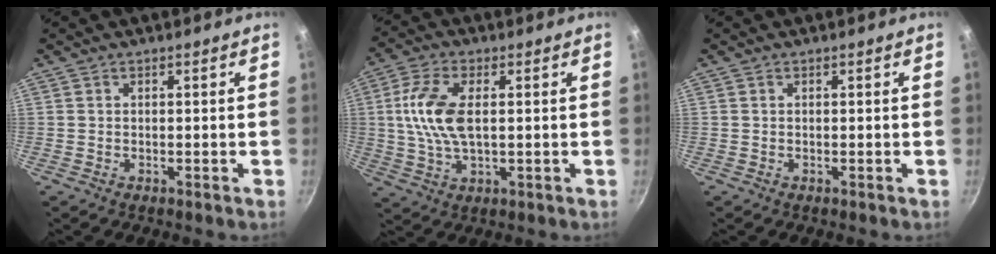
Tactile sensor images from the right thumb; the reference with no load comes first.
{"total": 10.3, "force": [1.2, 5.1, 8.9], "torque": [-0.178, 0.006, 0.020]}
{"total": 0.0}